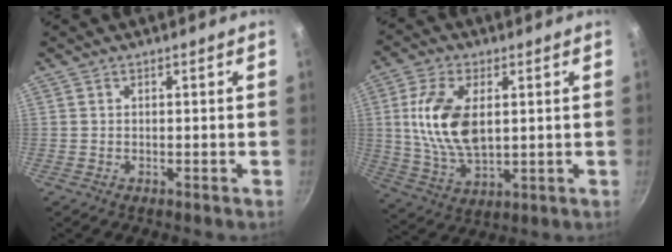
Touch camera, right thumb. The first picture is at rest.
{"total": 13.9, "force": [2.3, 7.6, 11.4], "torque": [-0.213, -0.011, 0.048]}